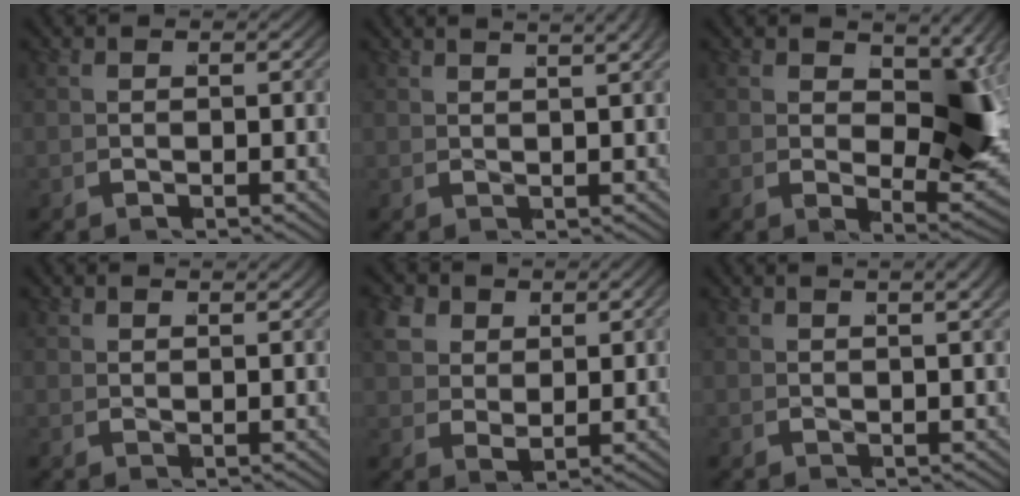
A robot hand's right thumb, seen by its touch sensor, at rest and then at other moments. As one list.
[{"total": 3.0, "force": [2.3, 0.4, 1.9], "torque": [-0.011, 0.010, 0.034]}, {"total": 5.6, "force": [1.2, 2.7, 4.7], "torque": [-0.069, -0.024, 0.031]}, {"total": 1.8, "force": [1.8, -0.2, 0.2], "torque": [0.006, 0.005, 0.030]}, {"total": 3.2, "force": [1.7, 2.2, 1.6], "torque": [-0.038, -0.007, 0.032]}, {"total": 3.0, "force": [2.2, 0.4, 2.0], "torque": [-0.011, 0.012, 0.031]}]